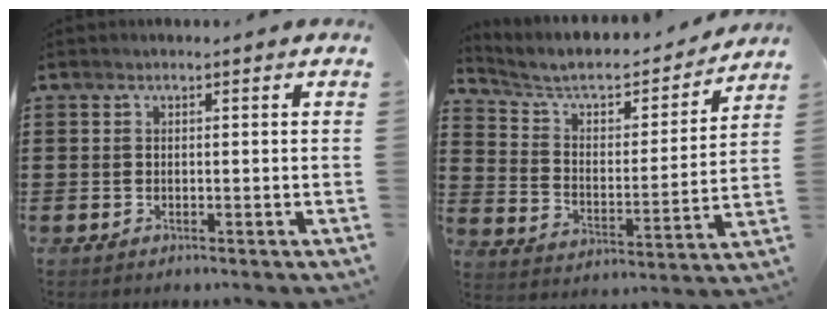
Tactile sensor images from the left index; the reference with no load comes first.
{"total": 6.5, "force": [5.5, 2.2, 2.7], "torque": [-0.081, -0.033, 0.090]}